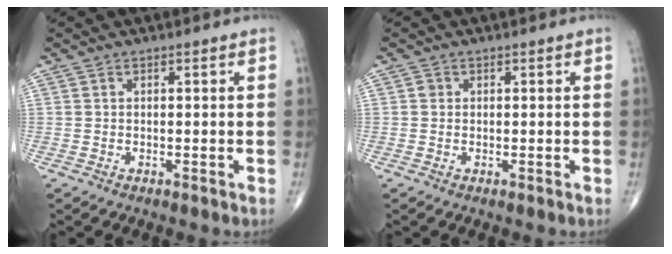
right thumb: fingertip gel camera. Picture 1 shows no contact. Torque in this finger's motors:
{"motor_torque": [-0.65, 0.48, 0.15, -0.17, -0.03]}